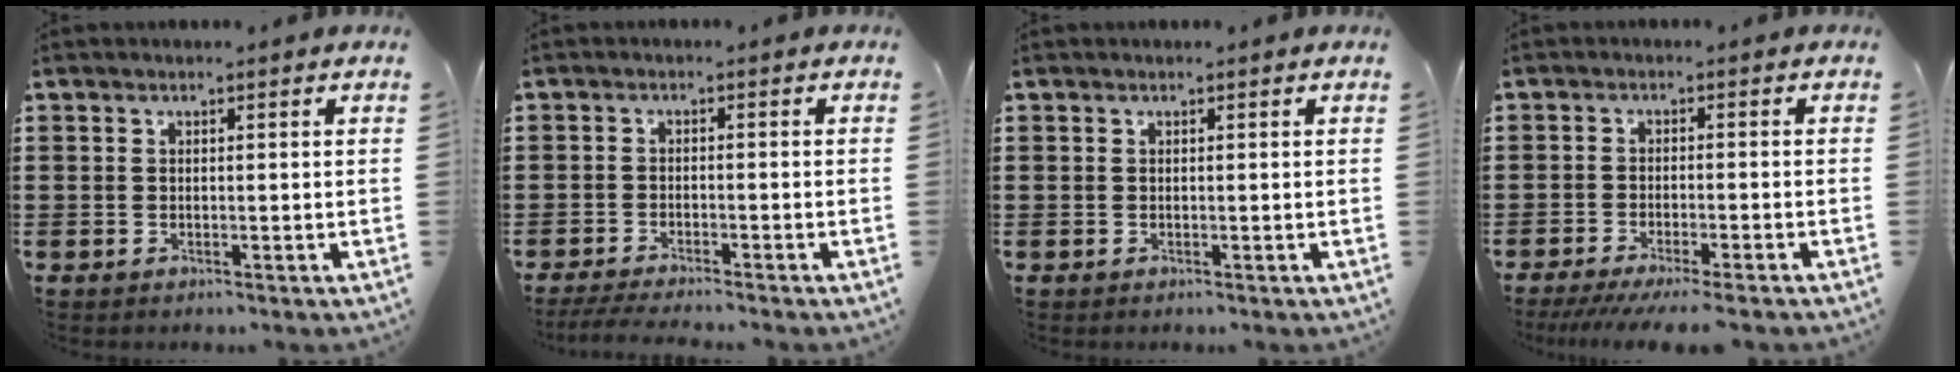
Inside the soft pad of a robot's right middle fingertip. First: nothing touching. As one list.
[{"total": 2.6, "force": [-2.3, -0.1, 1.1], "torque": [-0.022, -0.003, -0.047]}, {"total": 0.0}, {"total": 3.5, "force": [-2.9, -0.2, 1.9], "torque": [-0.035, -0.011, -0.057]}]